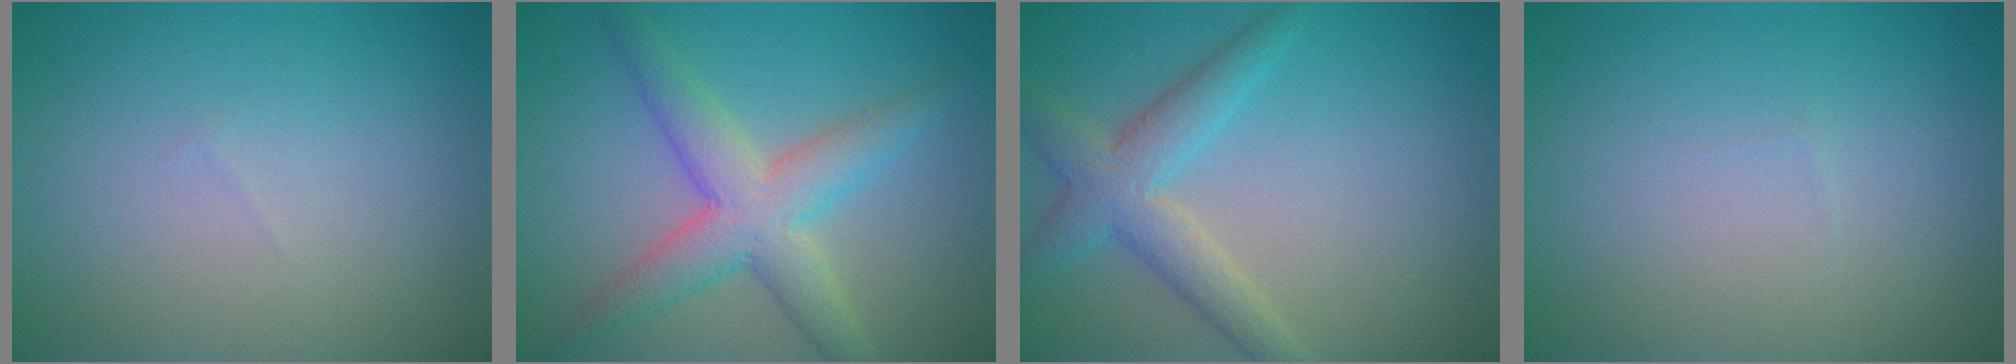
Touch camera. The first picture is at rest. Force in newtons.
{"total": 5.4, "press": 5.4, "slide": 0.1}
{"total": 4.0, "press": 4.0, "slide": 0.2}
{"total": 0.0}